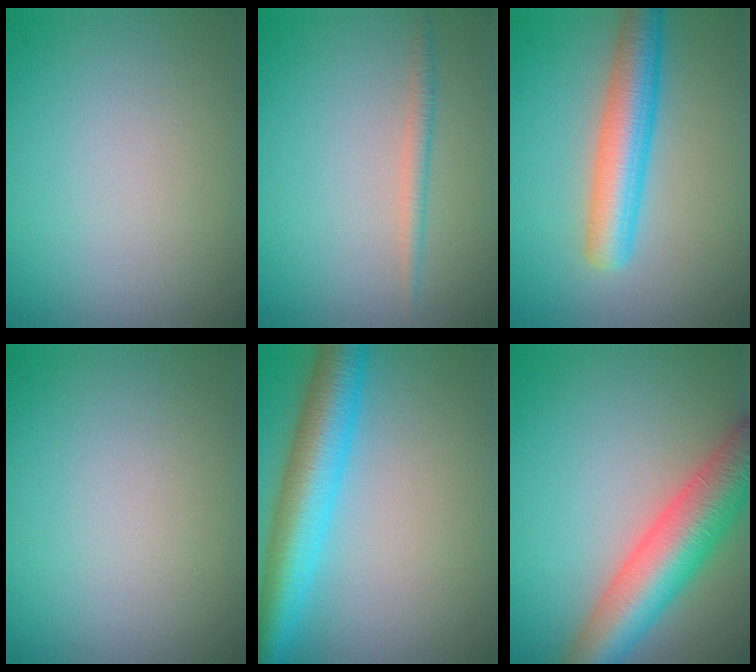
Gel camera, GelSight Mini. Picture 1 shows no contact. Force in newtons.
{"total": 1.2, "press": 1.2, "slide": 0.1}
{"total": 4.9, "press": 4.9, "slide": 0.3}
{"total": 0.0}
{"total": 6.5, "press": 6.5, "slide": 0.3}
{"total": 8.3, "press": 8.3, "slide": 0.3}